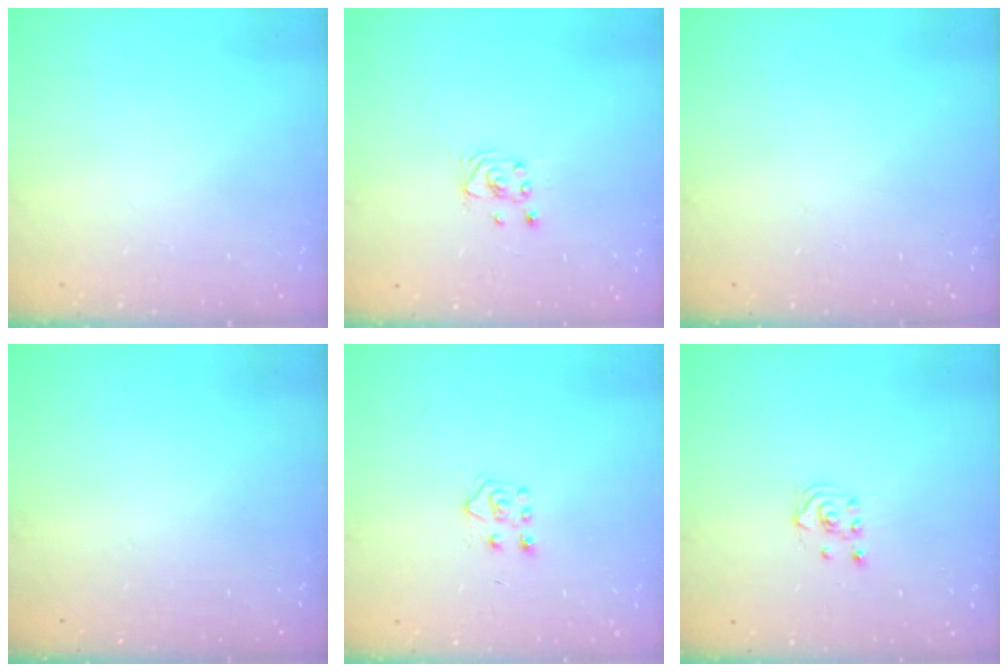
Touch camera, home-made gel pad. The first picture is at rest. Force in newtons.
{"total": 1.7, "press": 1.6, "slide": 0.1}
{"total": 0.0}
{"total": 0.0}
{"total": 6.1, "press": 6.1, "slide": 0.5}
{"total": 2.9, "press": 2.6, "slide": 1.4}